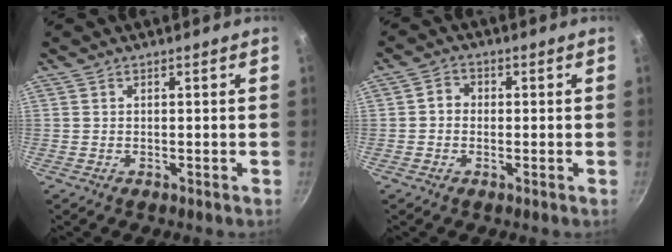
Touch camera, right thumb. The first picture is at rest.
{"total": 2.7, "force": [-0.2, 2.4, 1.2], "torque": [-0.010, 0.009, -0.010]}